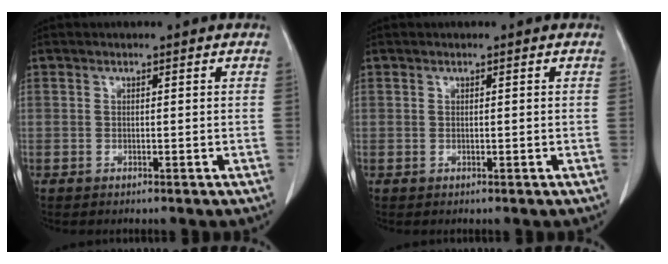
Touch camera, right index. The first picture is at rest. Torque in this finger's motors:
{"motor_torque": [0.00, 0.00, 0.00, -0.01]}